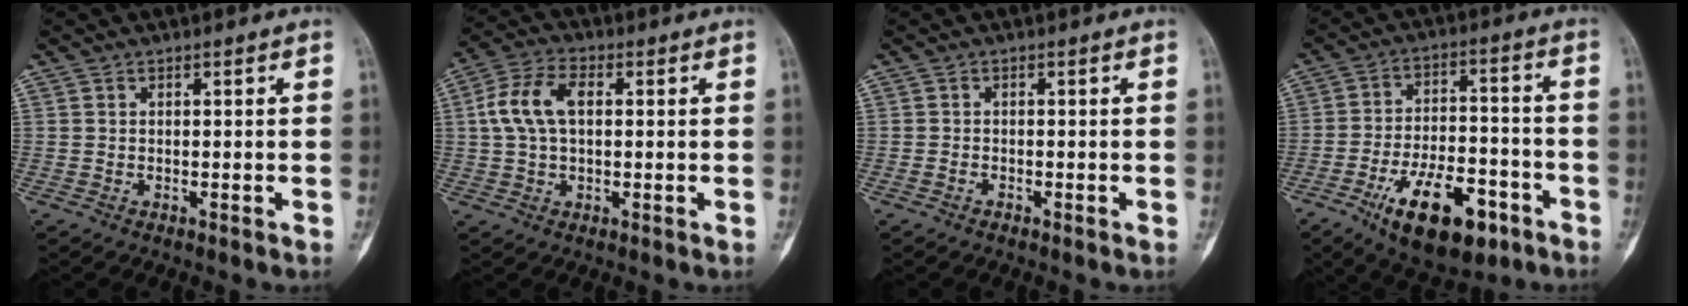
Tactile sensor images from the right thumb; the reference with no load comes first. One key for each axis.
{"total": 8.9, "fx": 1.2, "fy": 5.3, "fz": 7.1, "tx": -0.146, "ty": 0.023, "tz": 0.022}
{"total": 0.7, "fx": -0.5, "fy": 0.5, "fz": 0.2, "tx": -0.004, "ty": 0.003, "tz": -0.010}
{"total": 17.1, "fx": -8.9, "fy": 8.0, "fz": 12.3, "tx": -0.177, "ty": 0.049, "tz": -0.134}